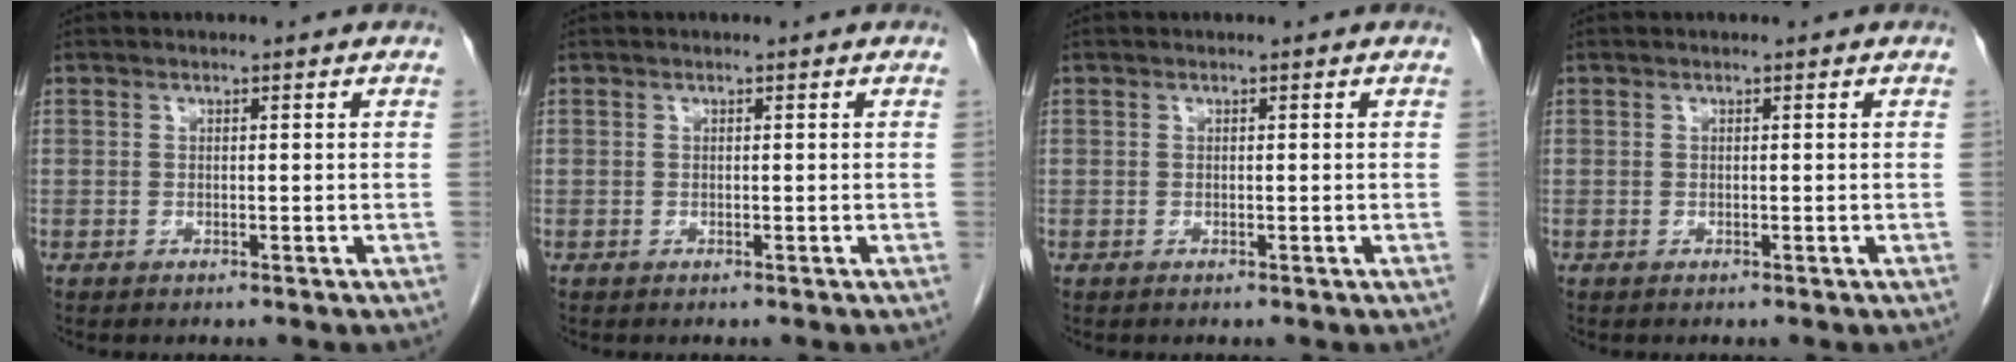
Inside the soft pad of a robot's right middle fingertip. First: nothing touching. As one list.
[{"total": 0.0}, {"total": 0.0}, {"total": 0.0}]